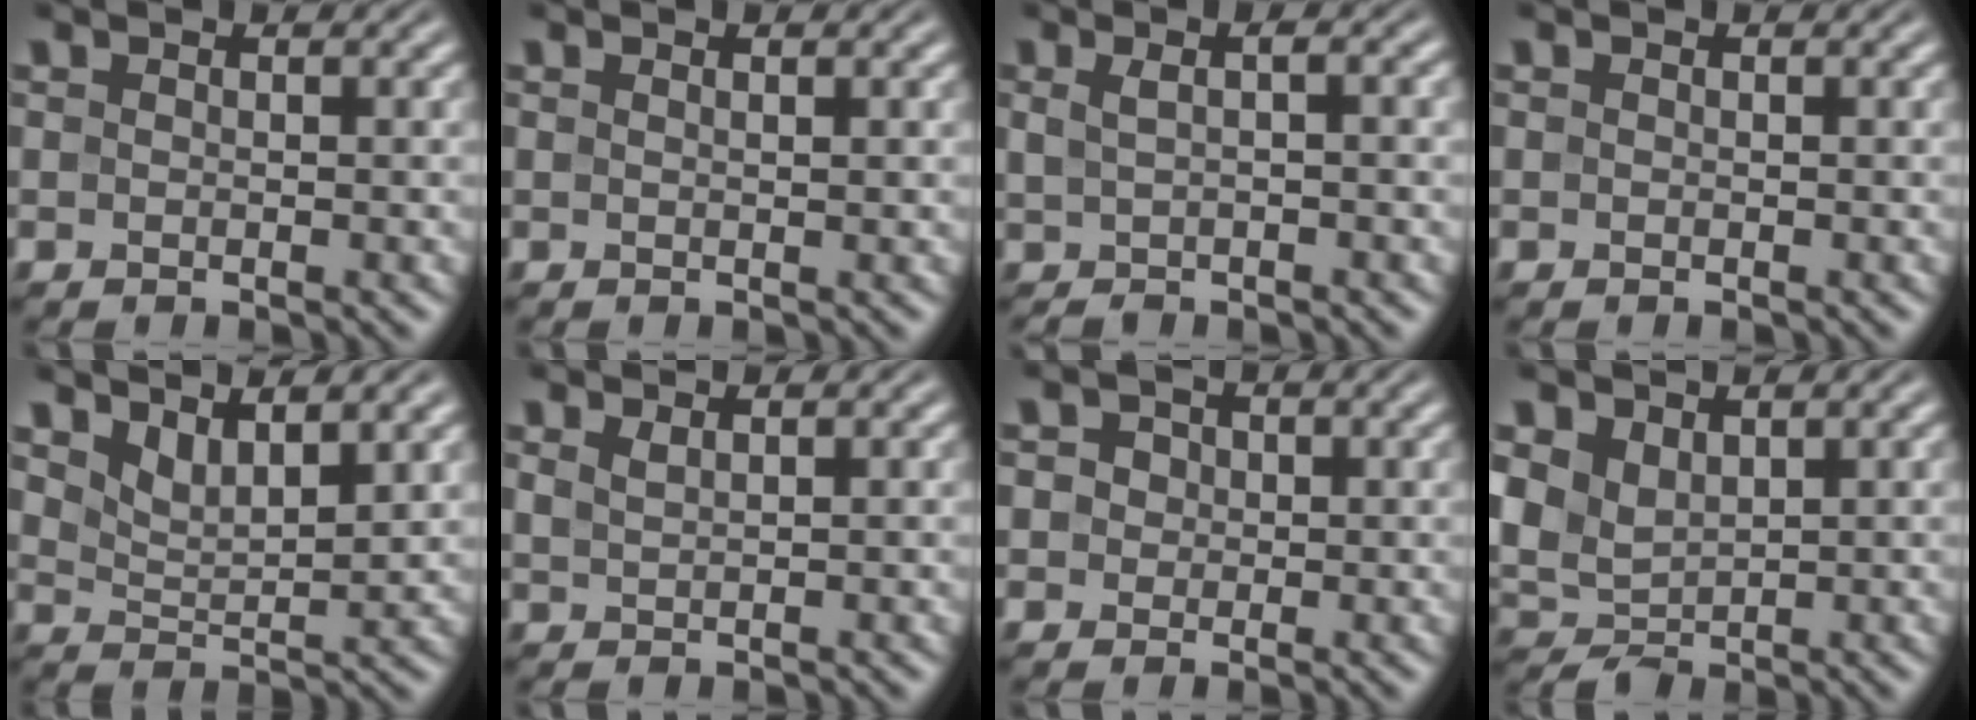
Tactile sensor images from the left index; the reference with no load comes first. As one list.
[{"total": 1.0, "force": [0.5, 0.2, 0.9], "torque": [-0.009, 0.004, 0.004]}, {"total": 2.5, "force": [0.4, 0.8, 2.3], "torque": [-0.036, 0.010, 0.004]}, {"total": 0.0}, {"total": 3.1, "force": [2.3, 1.0, 1.9], "torque": [-0.040, -0.009, 0.045]}, {"total": 1.1, "force": [0.8, 0.3, 0.7], "torque": [-0.011, 0.000, 0.015]}, {"total": 2.6, "force": [0.9, 2.1, 1.1], "torque": [-0.011, 0.017, 0.003]}, {"total": 3.9, "force": [1.5, 2.6, 2.6], "torque": [-0.065, 0.005, 0.027]}]